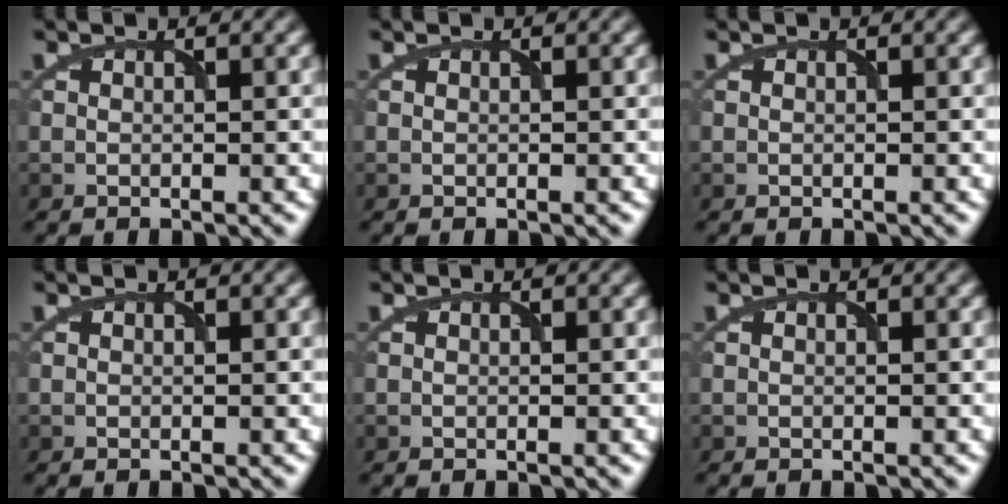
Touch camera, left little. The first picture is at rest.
{"total": 0.0}
{"total": 0.0}
{"total": 0.0}
{"total": 0.0}
{"total": 0.0}